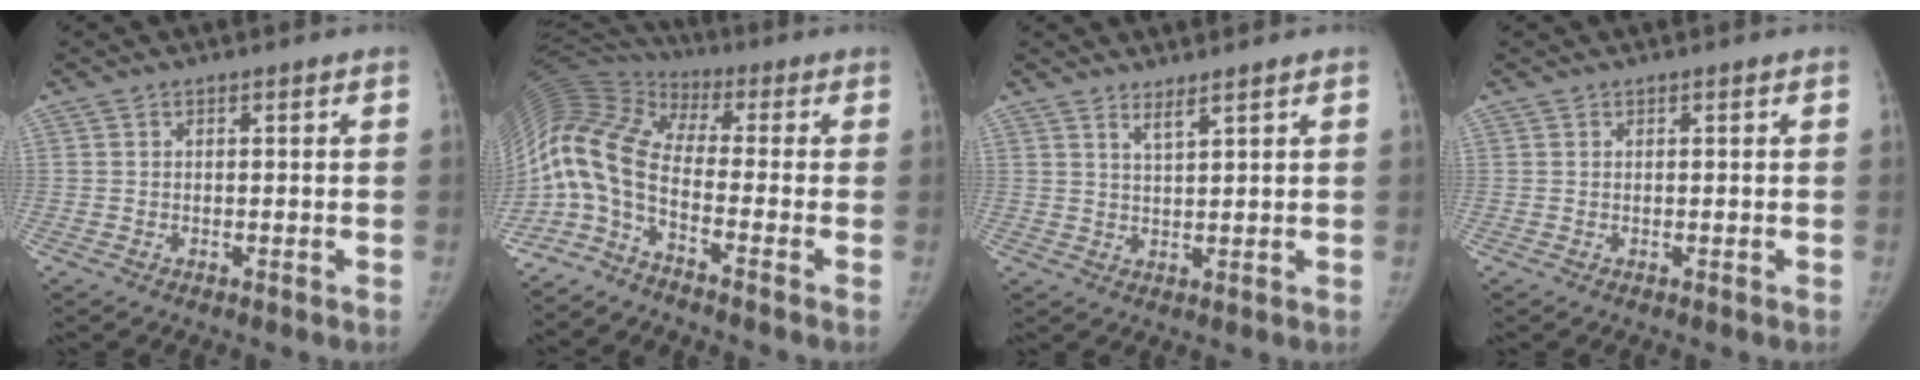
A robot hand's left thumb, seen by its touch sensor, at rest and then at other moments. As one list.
[{"total": 11.5, "force": [-4.9, 3.5, 9.8], "torque": [-0.222, 0.057, -0.113]}, {"total": 2.3, "force": [1.8, 0.0, 1.4], "torque": [-0.028, -0.020, 0.038]}, {"total": 0.0}]